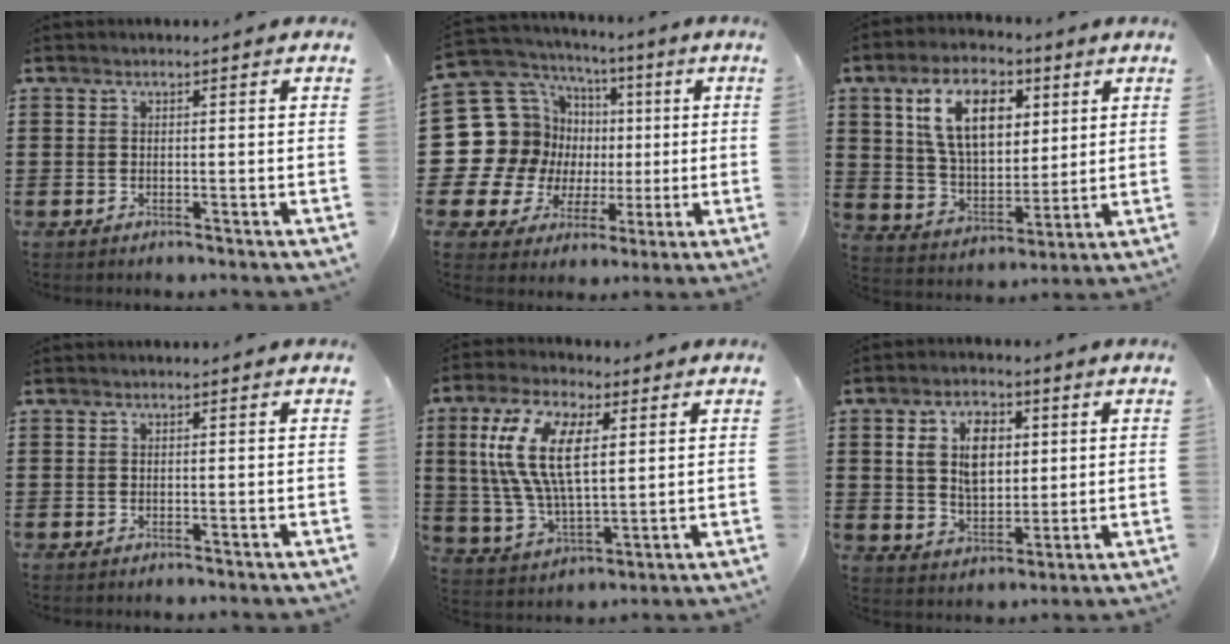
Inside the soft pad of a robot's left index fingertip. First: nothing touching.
{"total": 16.4, "force": [0.0, 15.2, 6.2], "torque": [-0.199, -0.020, 0.028]}
{"total": 11.9, "force": [5.3, 6.7, 8.3], "torque": [-0.172, 0.016, 0.094]}
{"total": 0.0}
{"total": 13.2, "force": [4.1, 6.1, 11.0], "torque": [-0.241, 0.009, 0.073]}
{"total": 7.6, "force": [2.4, 4.7, 5.5], "torque": [-0.113, 0.009, 0.035]}